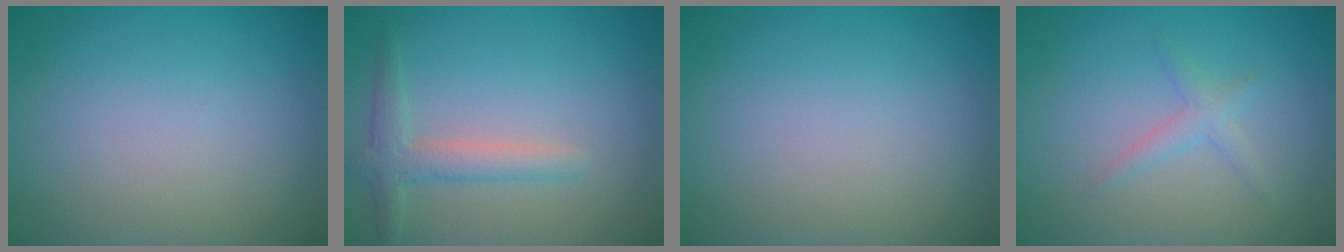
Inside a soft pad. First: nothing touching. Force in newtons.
{"total": 2.6, "press": 2.6, "slide": 0.2}
{"total": 0.0}
{"total": 1.4, "press": 1.4, "slide": 0.1}